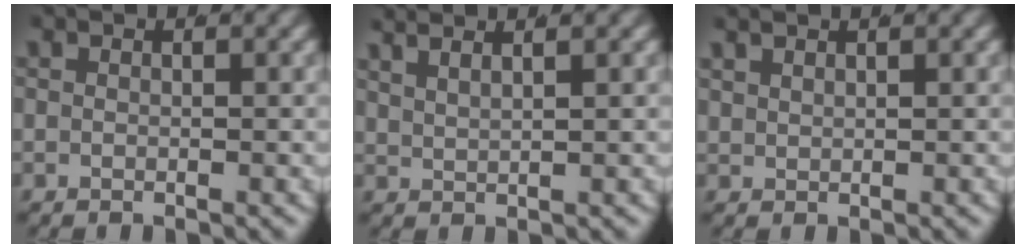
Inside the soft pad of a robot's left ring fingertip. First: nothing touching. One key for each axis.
{"total": 3.6, "fx": 2.9, "fy": 0.9, "fz": 1.8, "tx": -0.027, "ty": 0.013, "tz": 0.050}
{"total": 1.5, "fx": 1.4, "fy": 0.2, "fz": 0.3, "tx": -0.003, "ty": 0.006, "tz": 0.031}